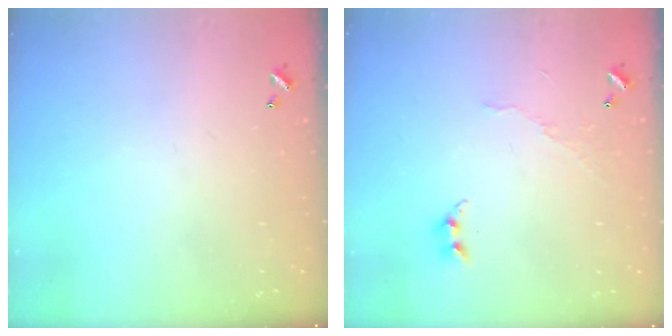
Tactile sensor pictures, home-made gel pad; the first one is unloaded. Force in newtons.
{"total": 5.6, "press": 5.6, "slide": 0.4}